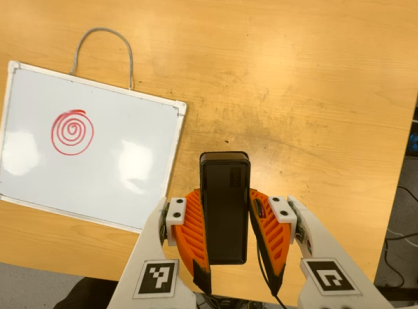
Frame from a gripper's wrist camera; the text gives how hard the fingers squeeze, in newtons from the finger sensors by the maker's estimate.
{"total": 4.1, "left": 2.9, "right": 5.4}